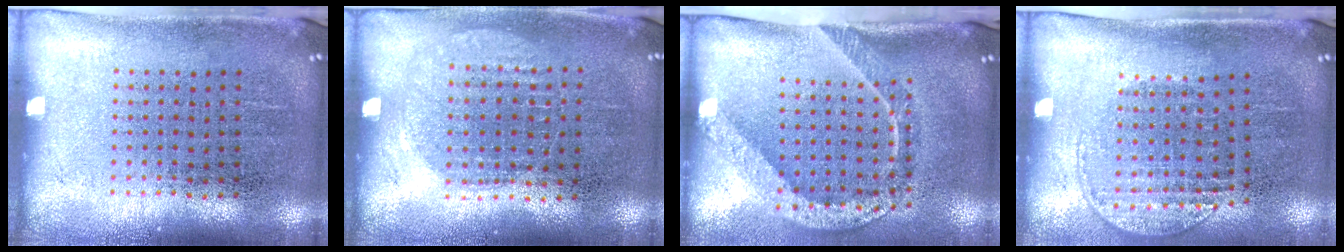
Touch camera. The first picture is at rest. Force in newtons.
{"total": 0.9, "press": 0.8, "slide": 0.3}
{"total": 2.1, "press": 1.5, "slide": 1.5}
{"total": 1.3, "press": 1.1, "slide": 0.7}